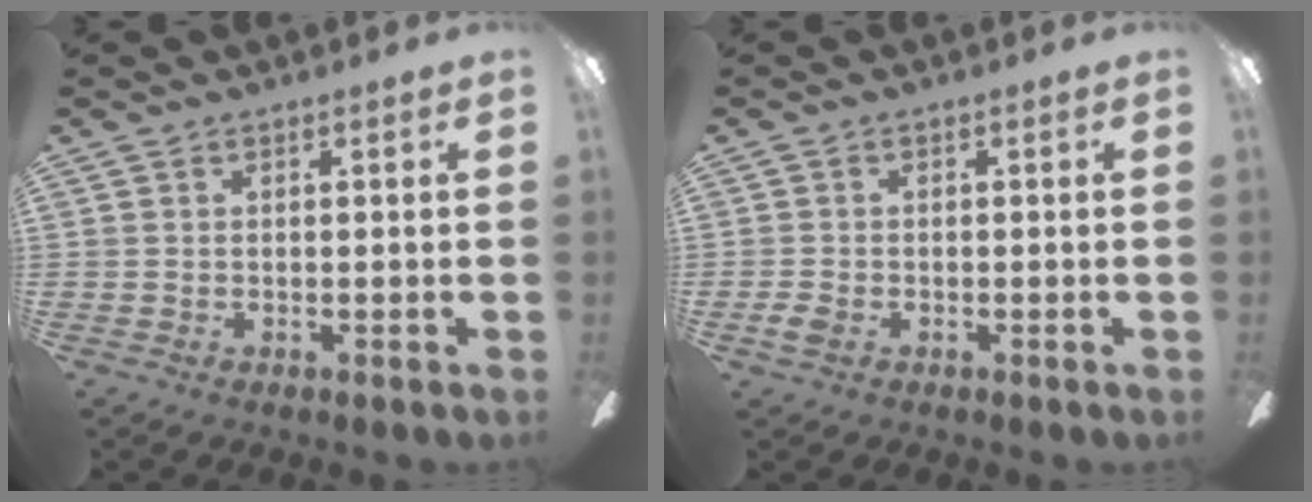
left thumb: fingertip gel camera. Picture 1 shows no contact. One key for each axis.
{"total": 2.4, "fx": -0.9, "fy": 1.4, "fz": 1.7, "tx": -0.042, "ty": 0.002, "tz": -0.021}